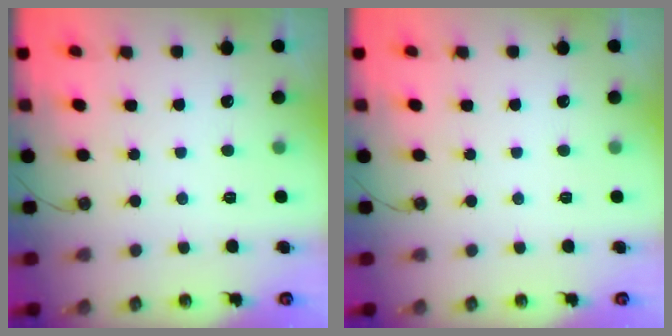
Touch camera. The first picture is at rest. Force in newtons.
{"total": 0.0}